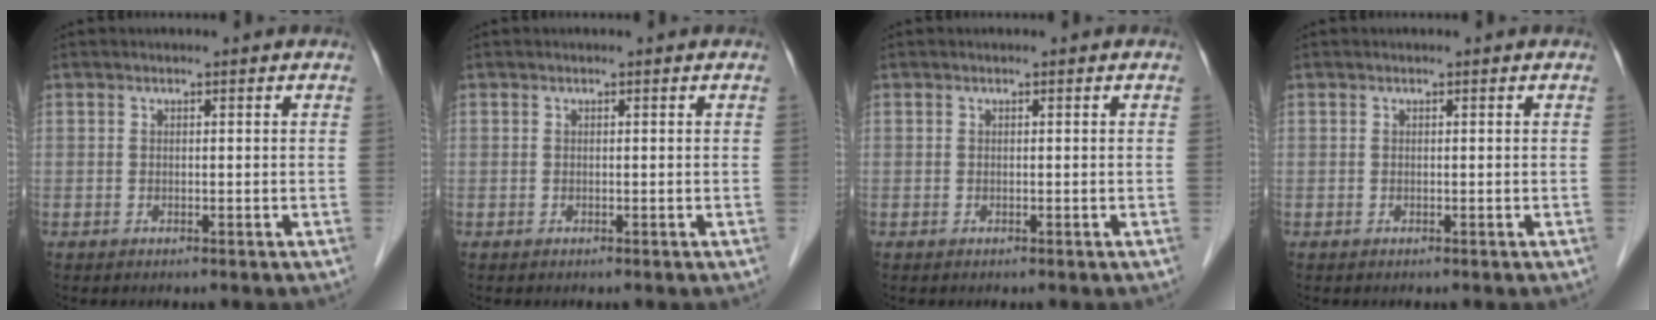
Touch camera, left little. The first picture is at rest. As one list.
[{"total": 0.0}, {"total": 0.0}, {"total": 0.0}]